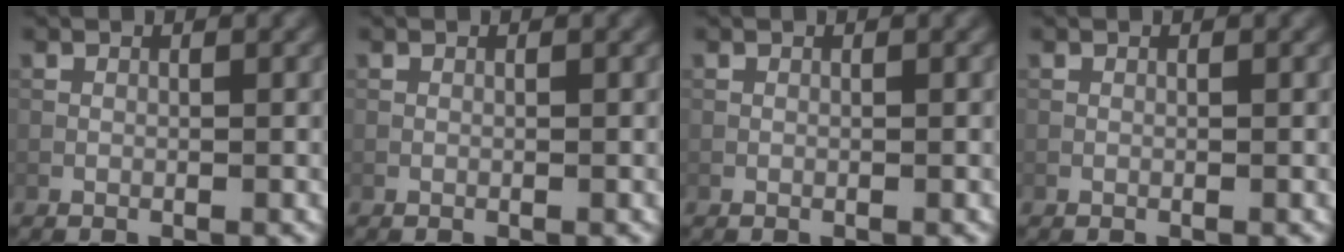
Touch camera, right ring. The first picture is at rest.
{"total": 0.0}
{"total": 0.0}
{"total": 0.0}